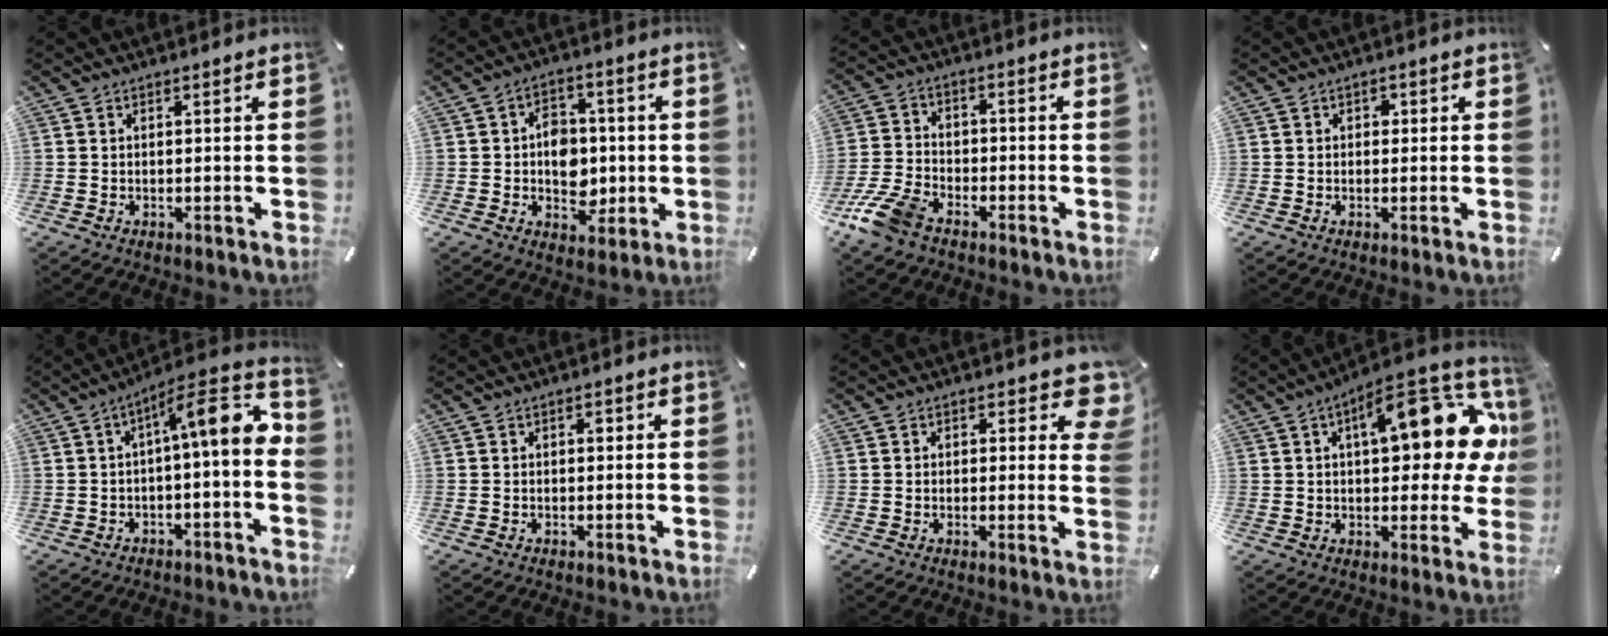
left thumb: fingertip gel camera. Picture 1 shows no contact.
{"total": 8.4, "force": [-0.7, 7.0, 4.7], "torque": [-0.059, 0.012, -0.008]}
{"total": 9.7, "force": [-6.7, 5.1, 4.9], "torque": [-0.114, 0.025, -0.129]}
{"total": 1.2, "force": [0.1, 1.1, 0.5], "torque": [-0.004, 0.003, -0.002]}
{"total": 11.1, "force": [1.5, 2.4, 10.7], "torque": [-0.173, -0.008, 0.020]}
{"total": 1.3, "force": [0.3, 0.8, 0.9], "torque": [-0.012, 0.003, 0.001]}
{"total": 5.5, "force": [2.7, 3.1, 3.7], "torque": [-0.022, -0.016, 0.040]}
{"total": 19.2, "force": [5.5, 8.7, 16.2], "torque": [-0.209, -0.028, 0.084]}